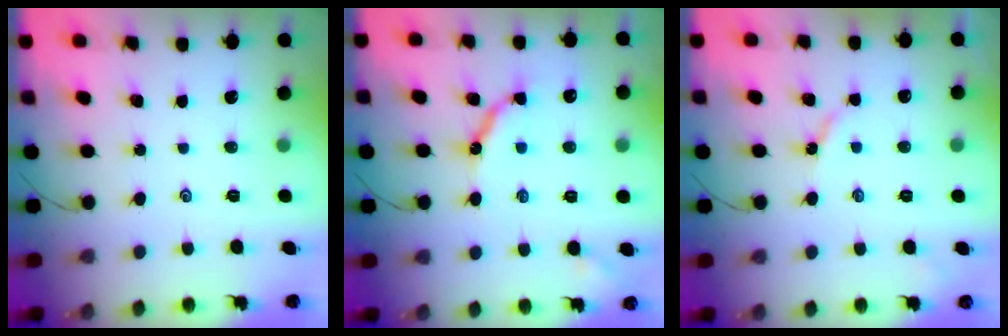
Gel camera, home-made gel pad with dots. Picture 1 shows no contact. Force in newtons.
{"total": 9.5, "press": 9.5, "slide": 0.8}
{"total": 4.1, "press": 4.1, "slide": 0.5}